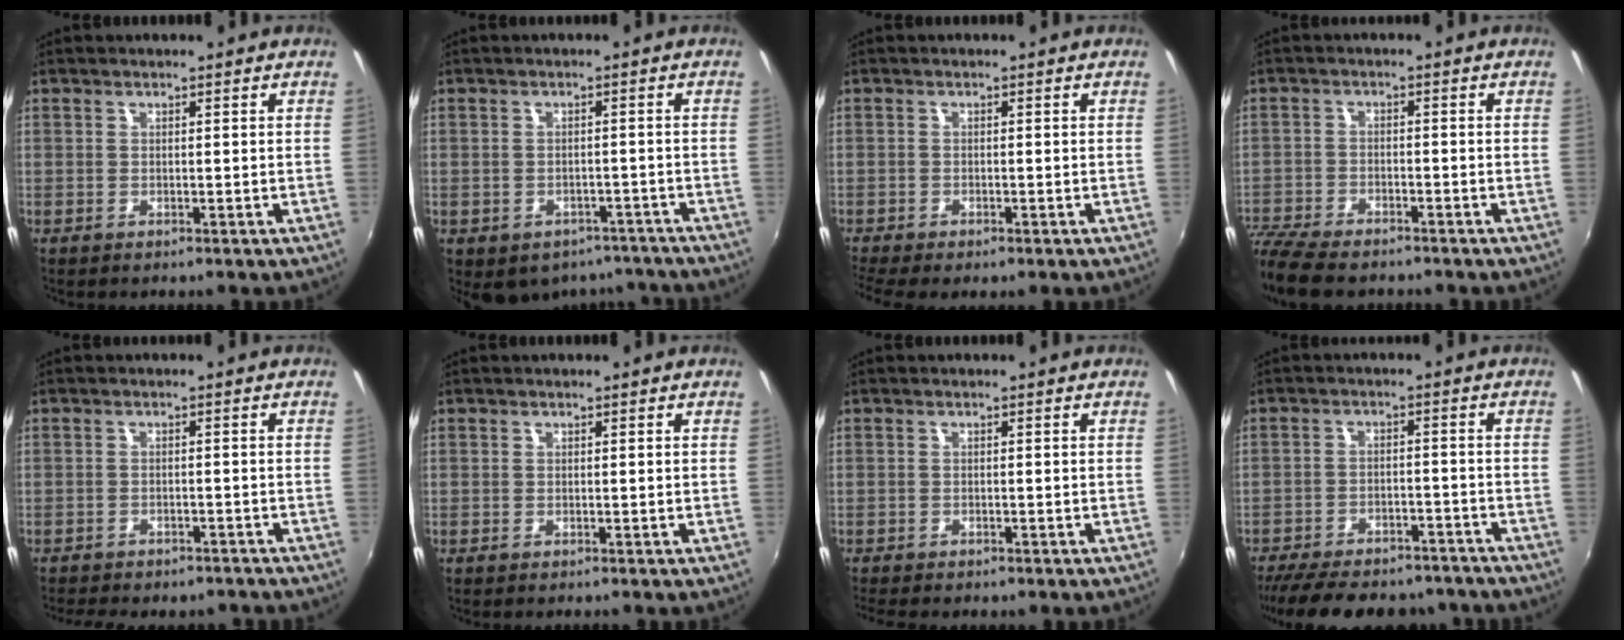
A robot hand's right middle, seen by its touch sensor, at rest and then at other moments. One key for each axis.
{"total": 11.3, "fx": -8.1, "fy": 6.8, "fz": 4.2, "tx": -0.088, "ty": -0.004, "tz": -0.086}
{"total": 4.3, "fx": -3.1, "fy": 0.9, "fz": 2.8, "tx": -0.065, "ty": -0.024, "tz": -0.052}
{"total": 10.8, "fx": -9.3, "fy": 3.1, "fz": 4.6, "tx": -0.129, "ty": -0.033, "tz": -0.171}
{"total": 8.9, "fx": -7.8, "fy": 2.8, "fz": 3.3, "tx": -0.077, "ty": -0.017, "tz": -0.103}
{"total": 0.0}
{"total": 3.5, "fx": -3.0, "fy": 0.7, "fz": 1.5, "tx": -0.036, "ty": -0.019, "tz": -0.048}
{"total": 20.5, "fx": -17.1, "fy": 7.1, "fz": 8.7, "tx": -0.185, "ty": -0.010, "tz": -0.228}